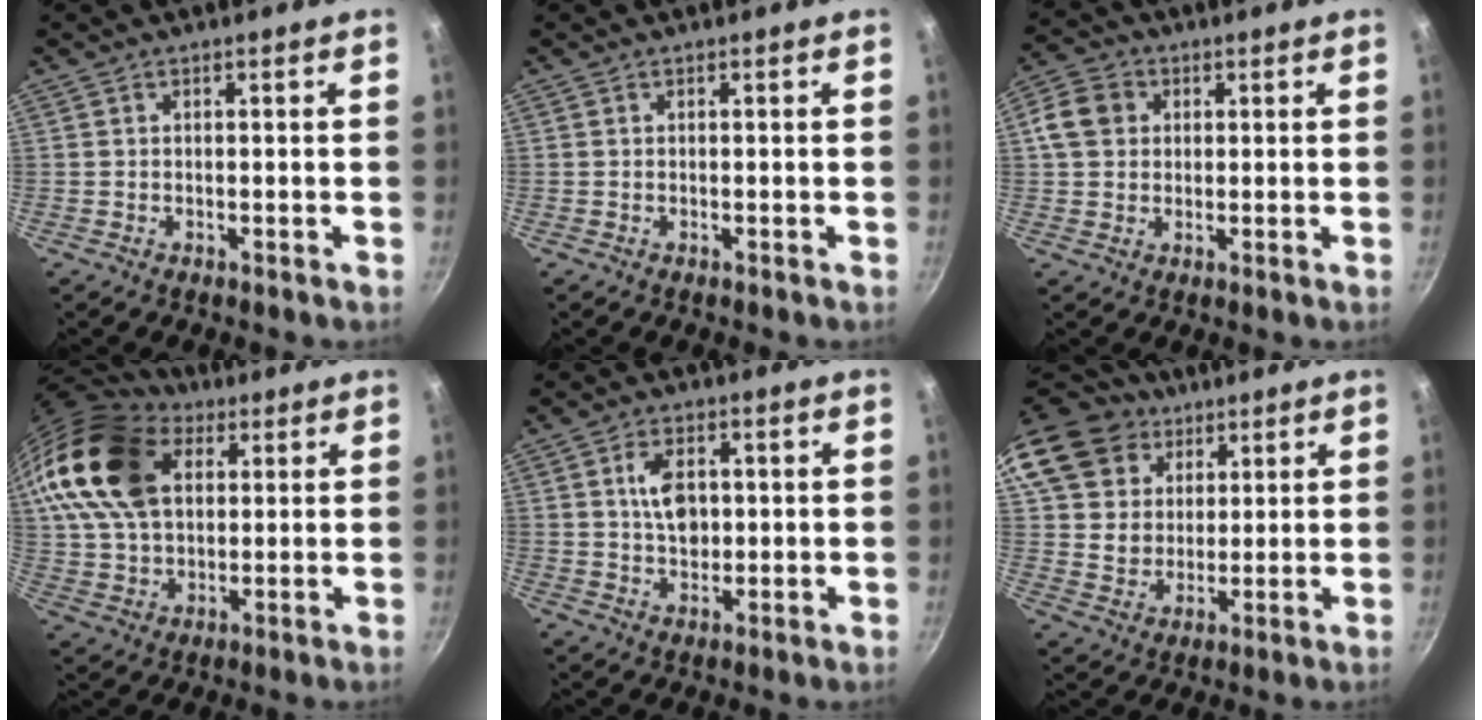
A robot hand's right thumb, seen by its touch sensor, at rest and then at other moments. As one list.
[{"total": 0.0}, {"total": 7.3, "force": [1.4, 6.2, 3.6], "torque": [-0.048, 0.008, 0.011]}, {"total": 22.4, "force": [7.8, 14.7, 14.9], "torque": [-0.282, 0.005, 0.140]}, {"total": 6.9, "force": [1.2, 4.4, 5.1], "torque": [-0.072, -0.001, 0.021]}, {"total": 16.2, "force": [8.3, 12.7, 5.6], "torque": [-0.084, -0.004, 0.155]}]